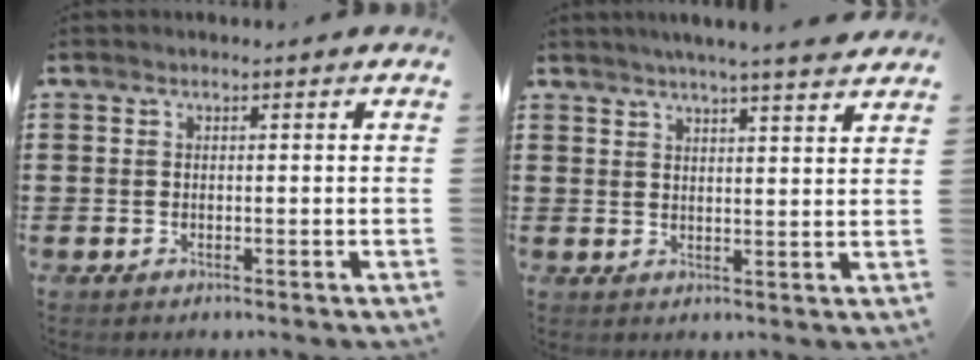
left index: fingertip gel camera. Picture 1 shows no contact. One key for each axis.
{"total": 4.2, "fx": 3.9, "fy": -0.6, "fz": 1.5, "tx": -0.042, "ty": -0.012, "tz": 0.068}